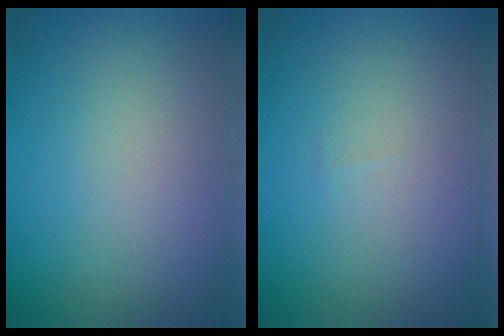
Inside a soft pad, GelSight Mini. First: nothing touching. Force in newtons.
{"total": 0.0}